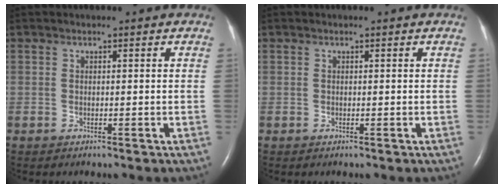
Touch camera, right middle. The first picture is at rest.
{"total": 0.0}